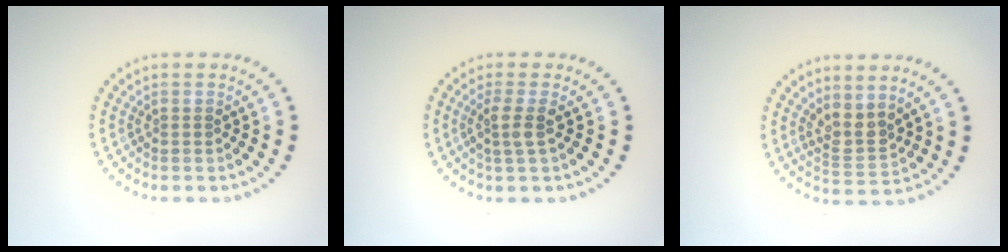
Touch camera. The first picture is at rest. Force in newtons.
{"total": 1.9, "press": 1.5, "slide": 1.2}
{"total": 2.4, "press": 2.0, "slide": 1.5}